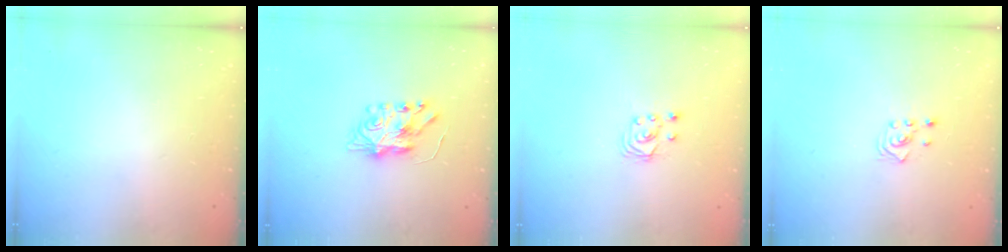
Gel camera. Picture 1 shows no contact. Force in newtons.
{"total": 7.4, "press": 7.4, "slide": 0.4}
{"total": 3.5, "press": 3.5, "slide": 0.4}
{"total": 2.6, "press": 2.4, "slide": 0.9}